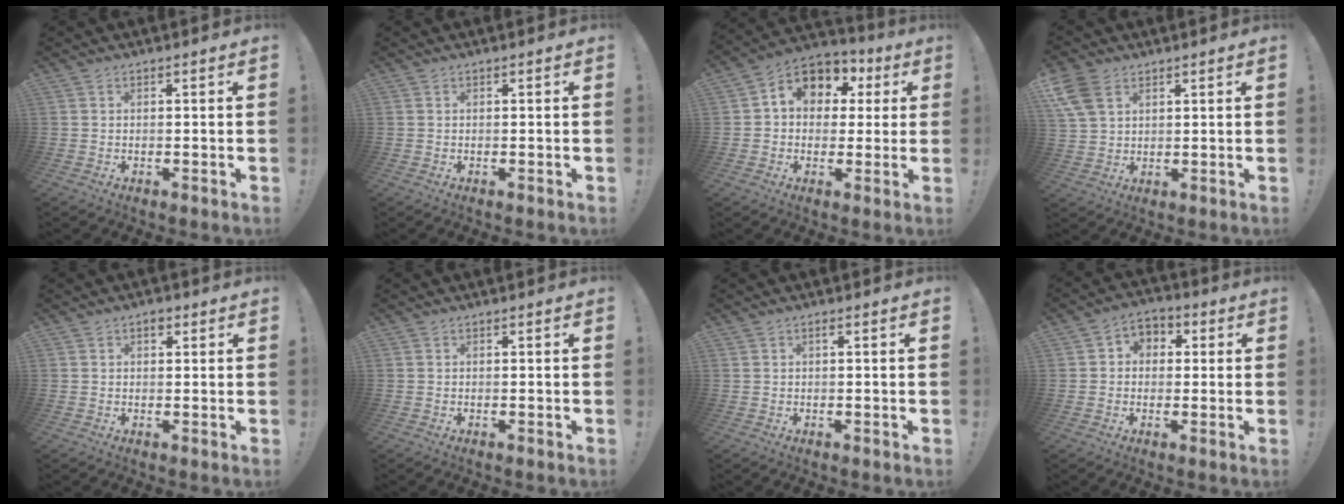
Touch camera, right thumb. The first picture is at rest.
{"total": 0.0}
{"total": 10.3, "force": [2.7, 8.5, 5.2], "torque": [-0.075, -0.004, 0.056]}
{"total": 9.7, "force": [4.4, 6.6, 5.5], "torque": [-0.116, -0.011, 0.088]}
{"total": 2.2, "force": [1.1, 1.4, 1.2], "torque": [-0.013, -0.002, 0.018]}
{"total": 0.0}
{"total": 0.5, "force": [0.2, -0.2, 0.5], "torque": [-0.010, 0.000, 0.004]}
{"total": 5.5, "force": [-0.6, 4.9, 2.2], "torque": [-0.027, 0.016, -0.008]}